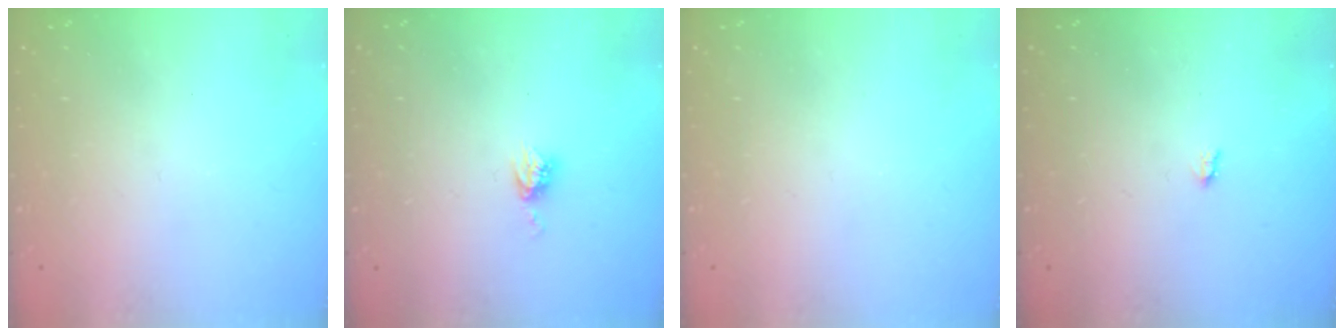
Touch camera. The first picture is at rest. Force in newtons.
{"total": 4.4, "press": 4.4, "slide": 0.1}
{"total": 0.0}
{"total": 1.7, "press": 1.6, "slide": 0.3}